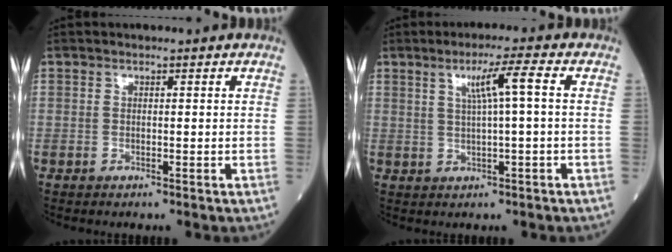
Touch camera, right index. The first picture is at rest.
{"total": 5.0, "force": [1.2, -0.6, 4.8], "torque": [-0.086, 0.007, 0.024]}